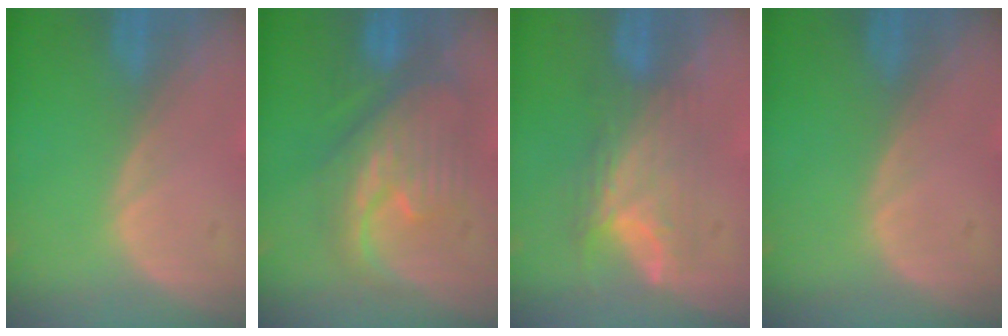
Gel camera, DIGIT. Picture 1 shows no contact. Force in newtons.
{"total": 9.1, "press": 9.0, "slide": 0.6}
{"total": 8.1, "press": 6.7, "slide": 4.6}
{"total": 0.0}